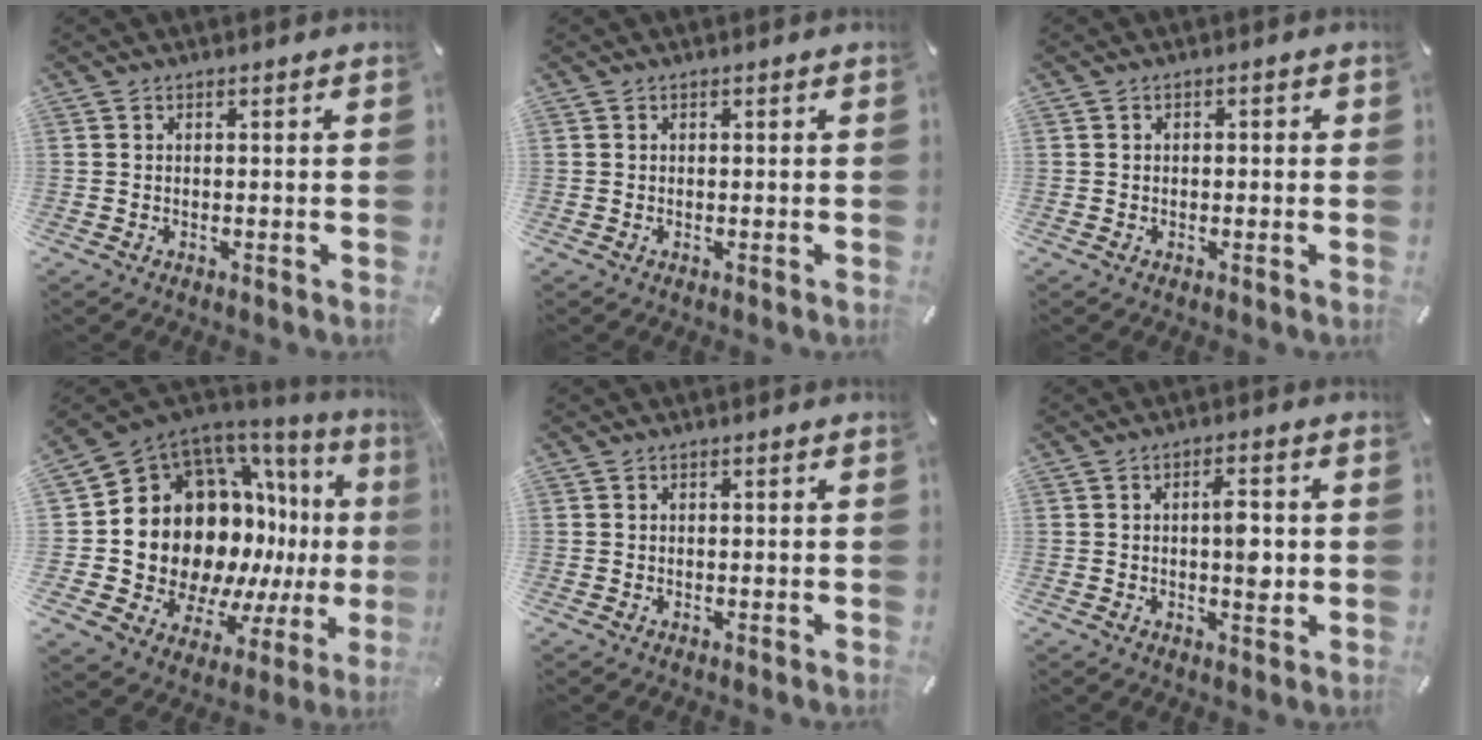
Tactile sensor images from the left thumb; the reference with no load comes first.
{"total": 0.0}
{"total": 0.9, "force": [-0.3, 0.7, 0.5], "torque": [-0.009, 0.004, -0.007]}
{"total": 21.2, "force": [2.2, 16.6, 12.9], "torque": [-0.211, -0.100, 0.103]}
{"total": 0.0}
{"total": 5.9, "force": [0.2, 2.5, 5.3], "torque": [-0.073, -0.003, -0.001]}